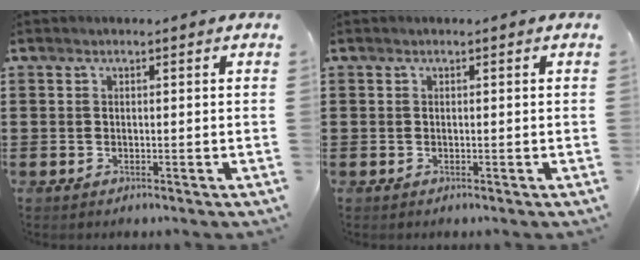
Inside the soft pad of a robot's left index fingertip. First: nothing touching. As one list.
[{"total": 0.0}]